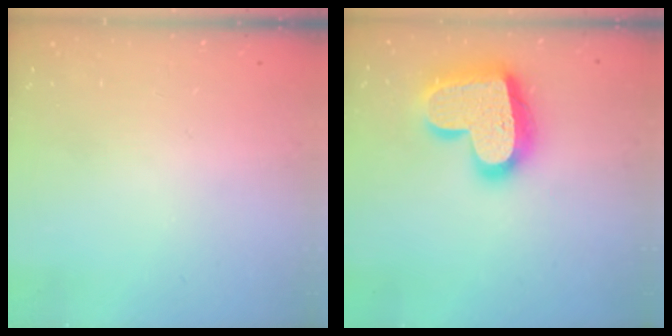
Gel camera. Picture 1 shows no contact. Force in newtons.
{"total": 21.7, "press": 21.6, "slide": 1.5}